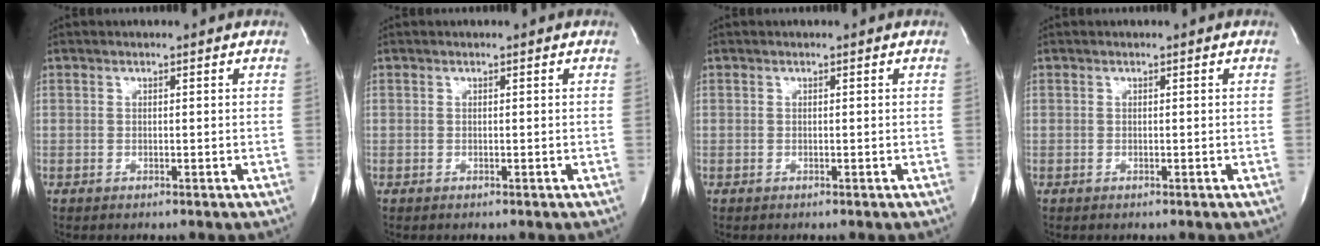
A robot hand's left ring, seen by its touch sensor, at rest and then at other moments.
{"total": 0.0}
{"total": 0.0}
{"total": 0.0}